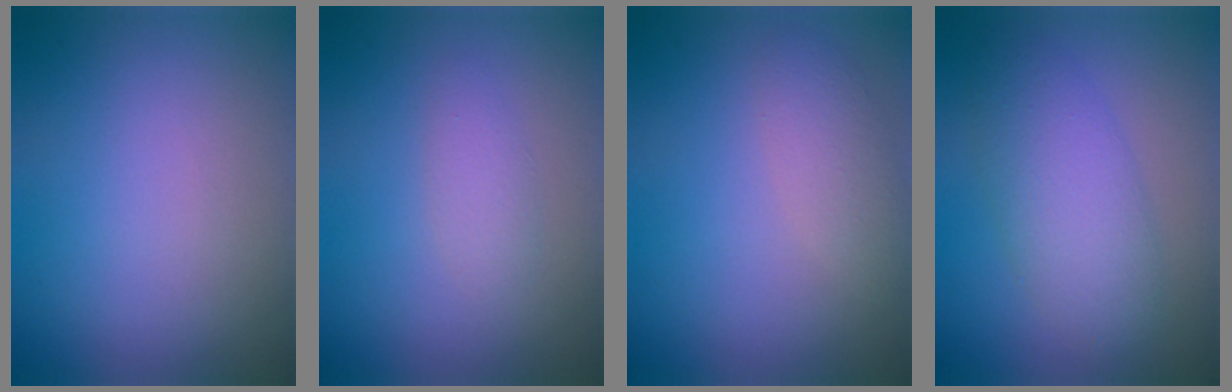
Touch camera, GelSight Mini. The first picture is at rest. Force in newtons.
{"total": 1.4, "press": 1.4, "slide": 0.1}
{"total": 2.3, "press": 2.3, "slide": 0.2}
{"total": 4.8, "press": 4.8, "slide": 0.0}